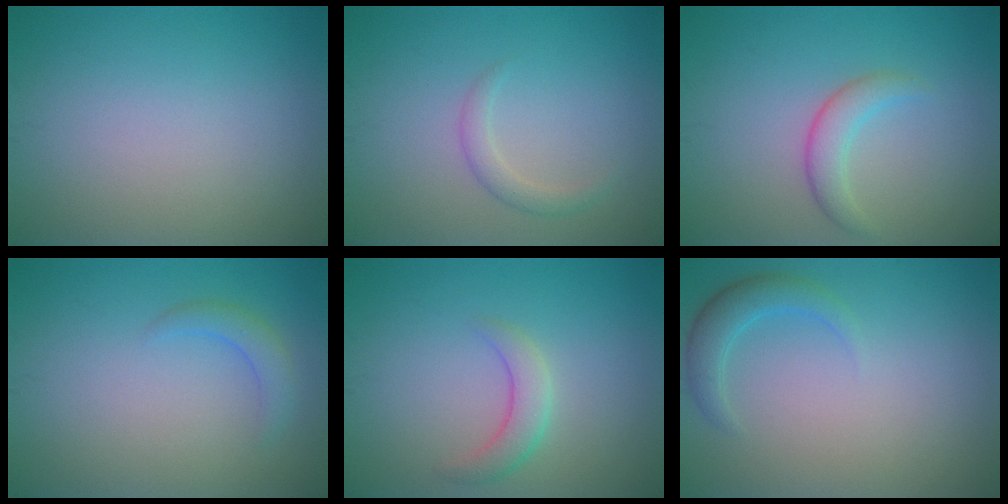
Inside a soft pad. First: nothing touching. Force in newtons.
{"total": 1.5, "press": 1.5, "slide": 0.1}
{"total": 2.4, "press": 2.4, "slide": 0.1}
{"total": 1.7, "press": 1.7, "slide": 0.2}
{"total": 2.4, "press": 2.4, "slide": 0.2}
{"total": 2.4, "press": 2.4, "slide": 0.1}